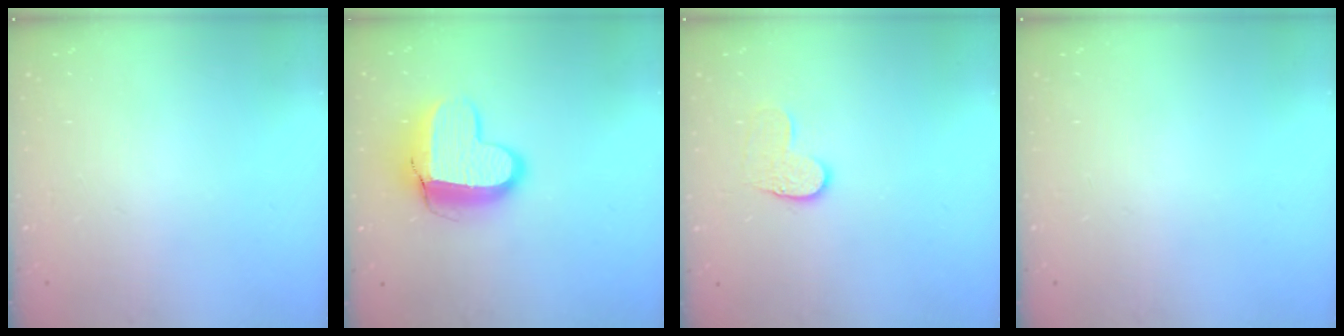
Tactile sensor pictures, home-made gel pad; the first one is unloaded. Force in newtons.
{"total": 12.7, "press": 12.6, "slide": 1.1}
{"total": 6.9, "press": 6.8, "slide": 0.6}
{"total": 0.0}